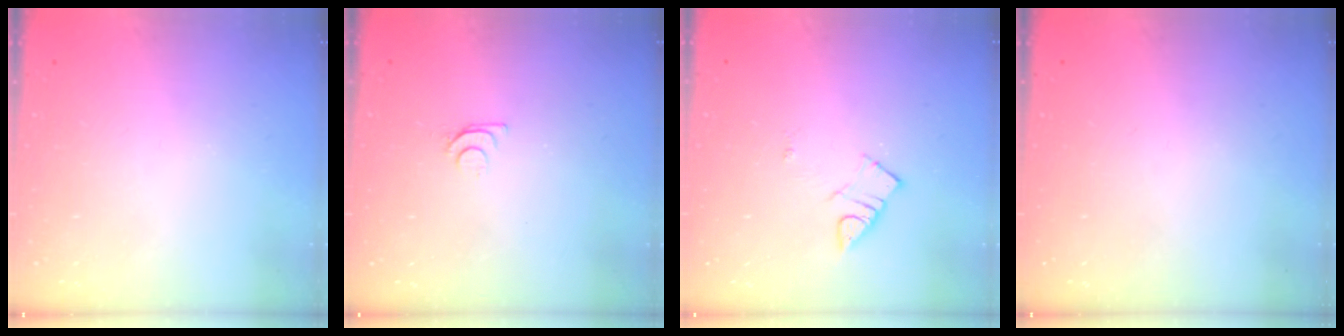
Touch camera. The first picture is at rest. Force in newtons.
{"total": 4.3, "press": 4.2, "slide": 0.5}
{"total": 3.4, "press": 3.4, "slide": 0.5}
{"total": 0.0}